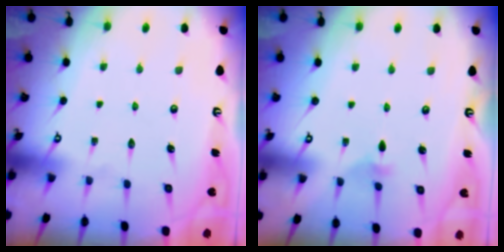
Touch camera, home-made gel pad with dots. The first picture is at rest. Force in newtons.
{"total": 1.9, "press": 1.9, "slide": 0.3}